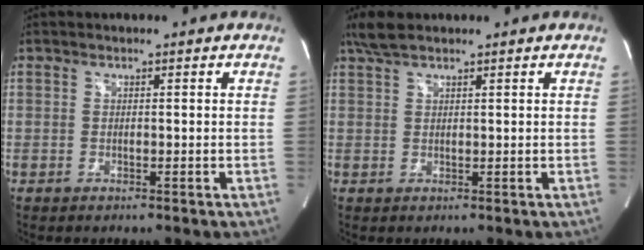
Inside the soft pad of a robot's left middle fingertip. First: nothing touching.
{"total": 3.2, "force": [2.6, 0.6, 1.7], "torque": [-0.045, 0.015, 0.057]}